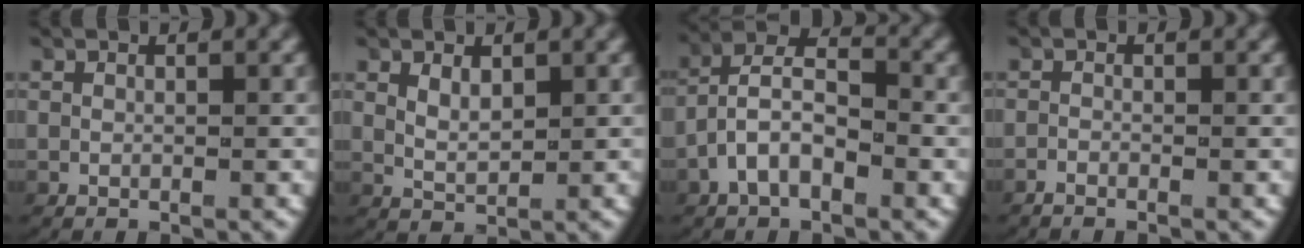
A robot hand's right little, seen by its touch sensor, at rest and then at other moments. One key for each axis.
{"total": 1.9, "fx": 0.7, "fy": 0.9, "fz": 1.5, "tx": -0.032, "ty": -0.009, "tz": 0.023}
{"total": 4.4, "fx": -0.3, "fy": 2.8, "fz": 3.4, "tx": -0.065, "ty": -0.004, "tz": -0.009}
{"total": 1.2, "fx": -1.1, "fy": 0.3, "fz": 0.3, "tx": -0.012, "ty": -0.004, "tz": -0.023}